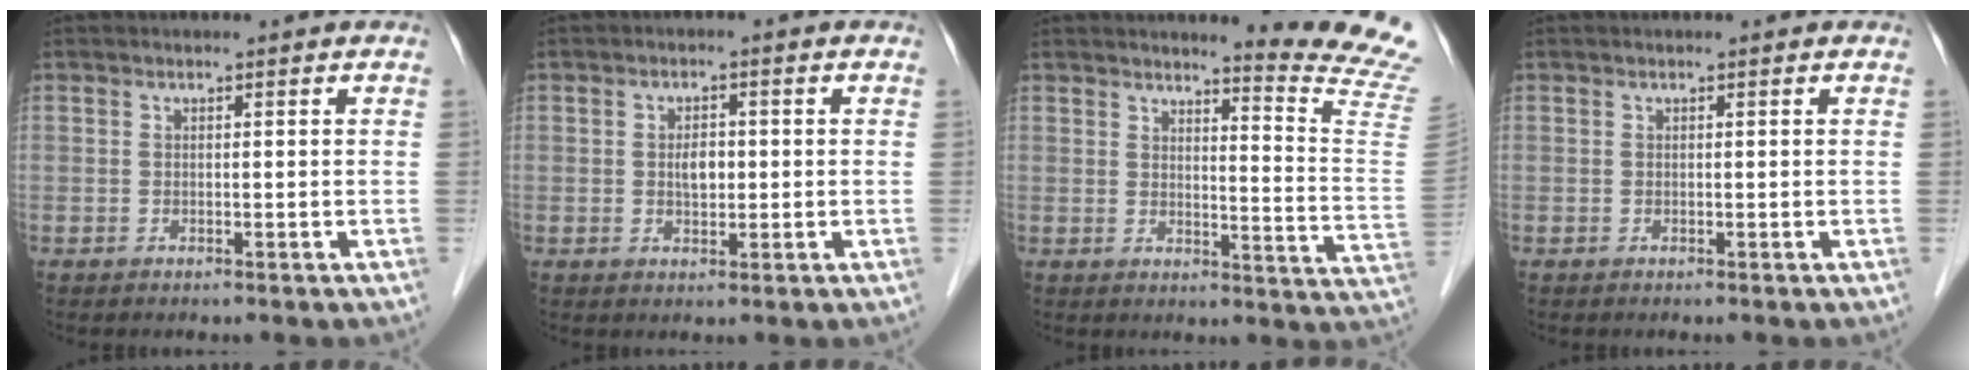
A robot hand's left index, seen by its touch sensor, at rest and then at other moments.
{"total": 2.8, "force": [-0.1, 1.6, 2.3], "torque": [-0.040, 0.005, 0.001]}
{"total": 13.4, "force": [12.8, -2.7, 2.9], "torque": [-0.038, -0.137, 0.130]}
{"total": 0.0}